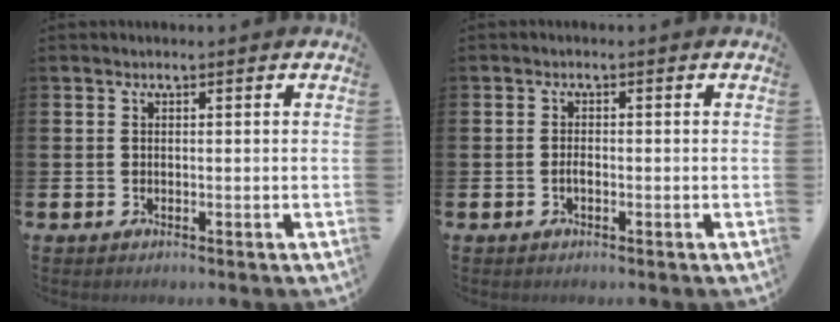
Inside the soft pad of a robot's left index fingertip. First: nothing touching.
{"total": 1.1, "force": [-0.4, 0.4, 0.9], "torque": [-0.014, -0.002, -0.009]}